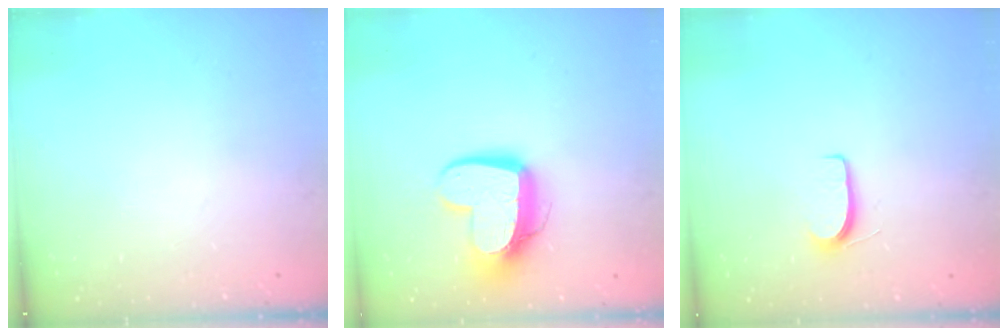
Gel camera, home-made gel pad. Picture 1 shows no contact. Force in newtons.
{"total": 14.1, "press": 14.0, "slide": 1.2}
{"total": 5.8, "press": 5.8, "slide": 0.6}